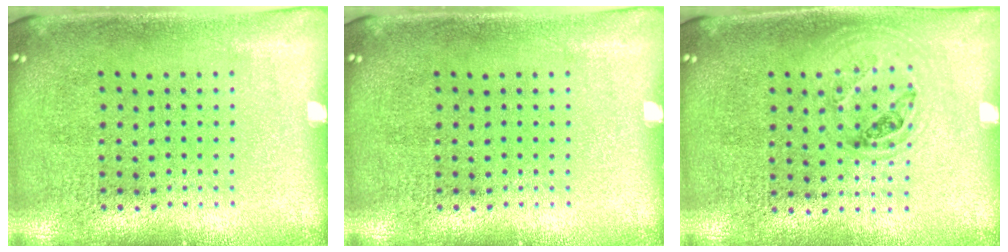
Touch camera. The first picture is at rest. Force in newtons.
{"total": 0.0}
{"total": 0.9, "press": 0.9, "slide": 0.2}